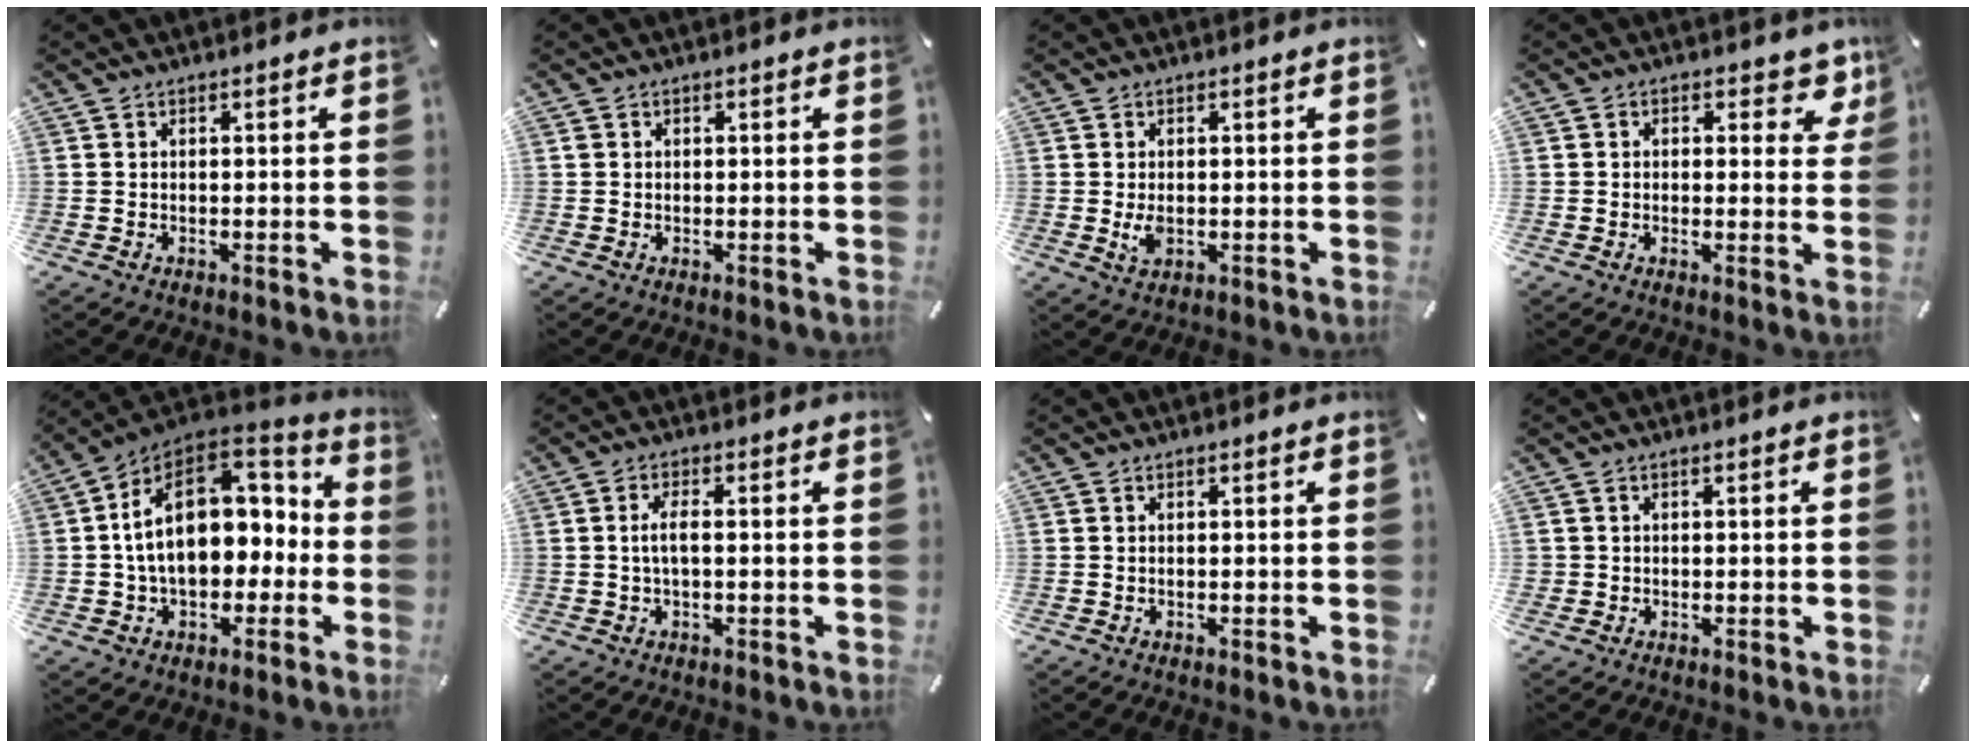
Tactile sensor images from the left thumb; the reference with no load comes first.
{"total": 0.8, "force": [0.1, 0.8, 0.2], "torque": [-0.002, 0.006, 0.001]}
{"total": 3.3, "force": [-0.3, 2.2, 2.4], "torque": [-0.050, -0.006, -0.008]}
{"total": 5.2, "force": [2.5, 3.5, 2.9], "torque": [-0.016, -0.009, 0.037]}
{"total": 19.5, "force": [2.0, 13.6, 13.8], "torque": [-0.229, 0.001, 0.035]}
{"total": 3.7, "force": [-0.1, 1.2, 3.6], "torque": [-0.066, 0.003, -0.004]}
{"total": 0.0}
{"total": 1.1, "force": [0.0, 1.1, 0.1], "torque": [-0.001, 0.003, -0.002]}